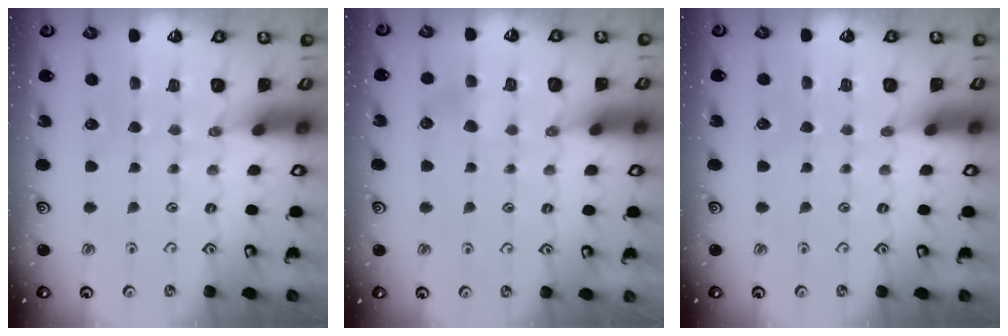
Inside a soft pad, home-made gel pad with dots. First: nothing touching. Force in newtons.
{"total": 2.9, "press": 2.9, "slide": 0.3}
{"total": 0.0}